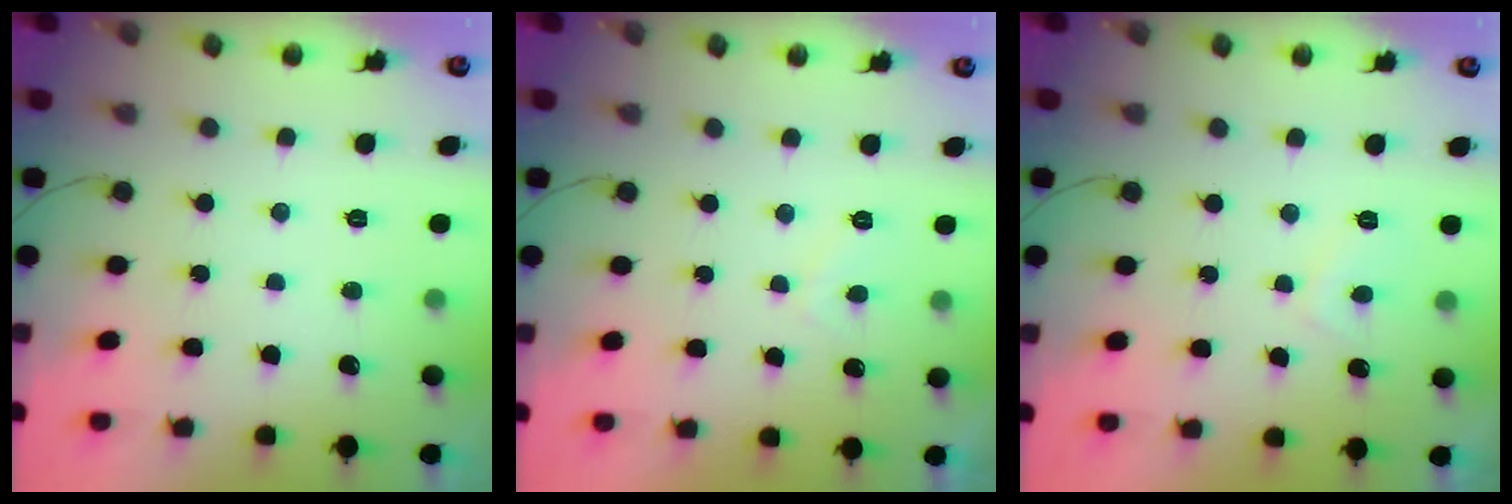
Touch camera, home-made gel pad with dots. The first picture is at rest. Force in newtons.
{"total": 1.2, "press": 1.0, "slide": 0.7}
{"total": 2.4, "press": 2.3, "slide": 0.6}